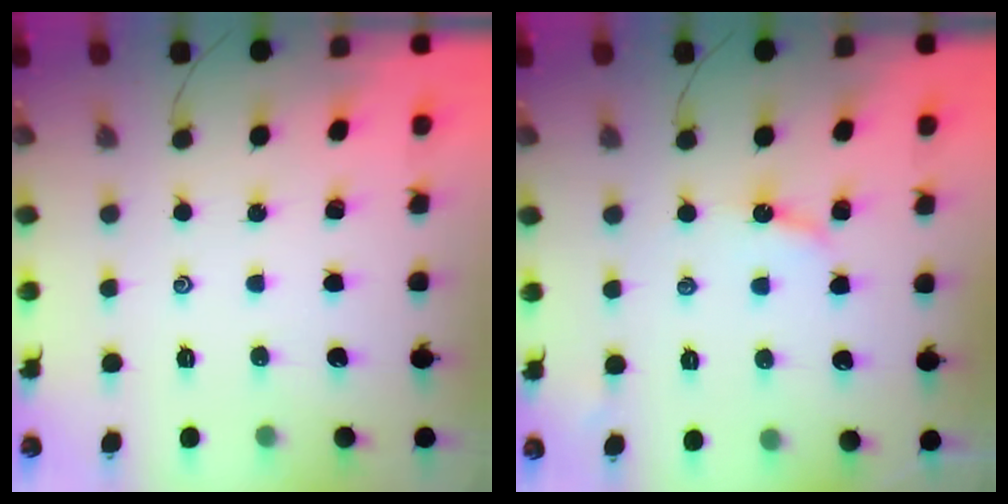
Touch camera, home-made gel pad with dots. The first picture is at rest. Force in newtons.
{"total": 3.8, "press": 3.8, "slide": 0.4}